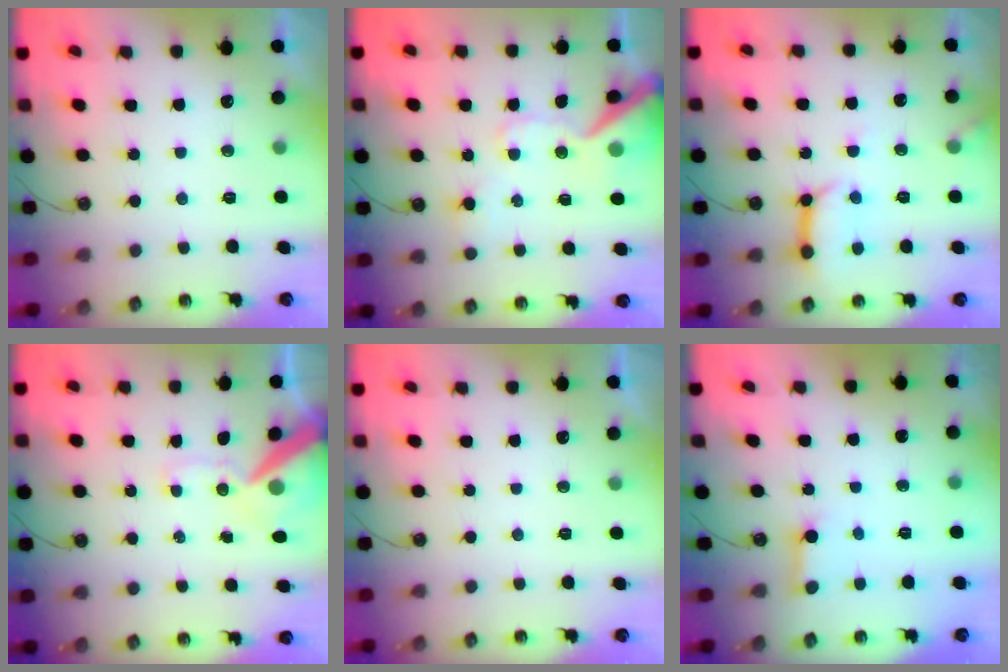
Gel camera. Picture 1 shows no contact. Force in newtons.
{"total": 13.9, "press": 13.8, "slide": 1.7}
{"total": 11.0, "press": 11.0, "slide": 1.2}
{"total": 13.9, "press": 13.7, "slide": 2.2}
{"total": 0.0}
{"total": 2.8, "press": 2.7, "slide": 0.3}